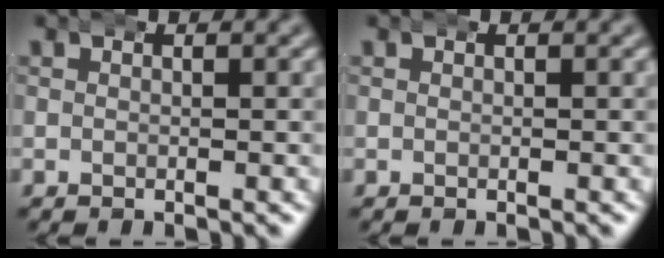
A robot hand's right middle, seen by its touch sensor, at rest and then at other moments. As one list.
[{"total": 0.0}]